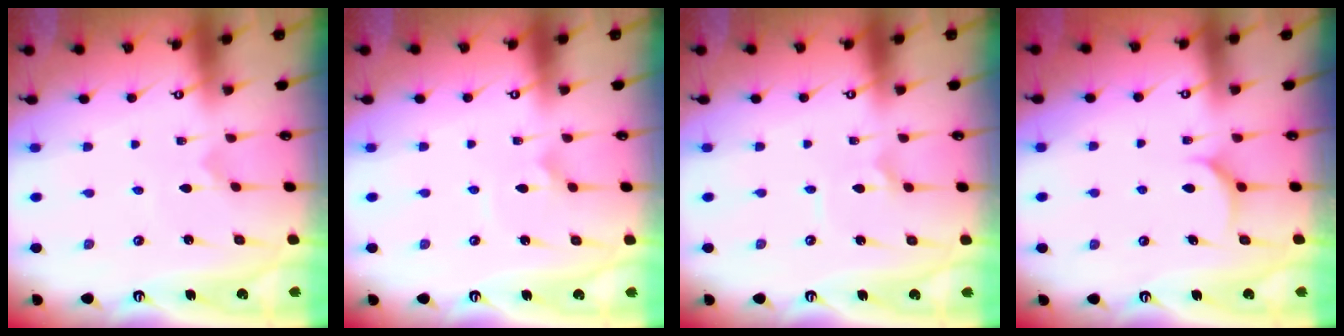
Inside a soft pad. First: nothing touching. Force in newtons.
{"total": 2.4, "press": 2.4, "slide": 0.2}
{"total": 1.6, "press": 1.6, "slide": 0.1}
{"total": 6.5, "press": 6.5, "slide": 0.6}